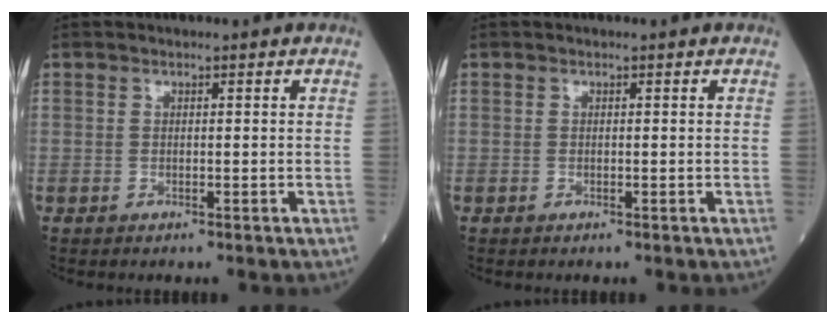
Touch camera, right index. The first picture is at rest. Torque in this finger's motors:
{"motor_torque": [0.00, -0.06, 0.01, -0.01]}